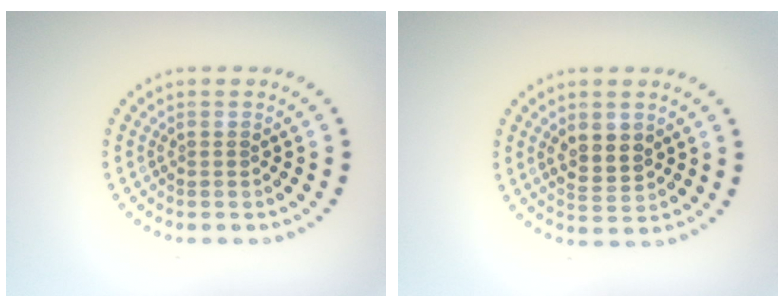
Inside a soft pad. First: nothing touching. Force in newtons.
{"total": 3.0, "press": 2.9, "slide": 0.6}